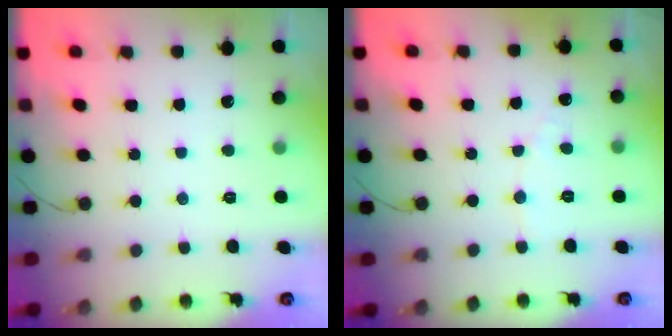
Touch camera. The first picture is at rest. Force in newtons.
{"total": 3.4, "press": 3.4, "slide": 0.4}